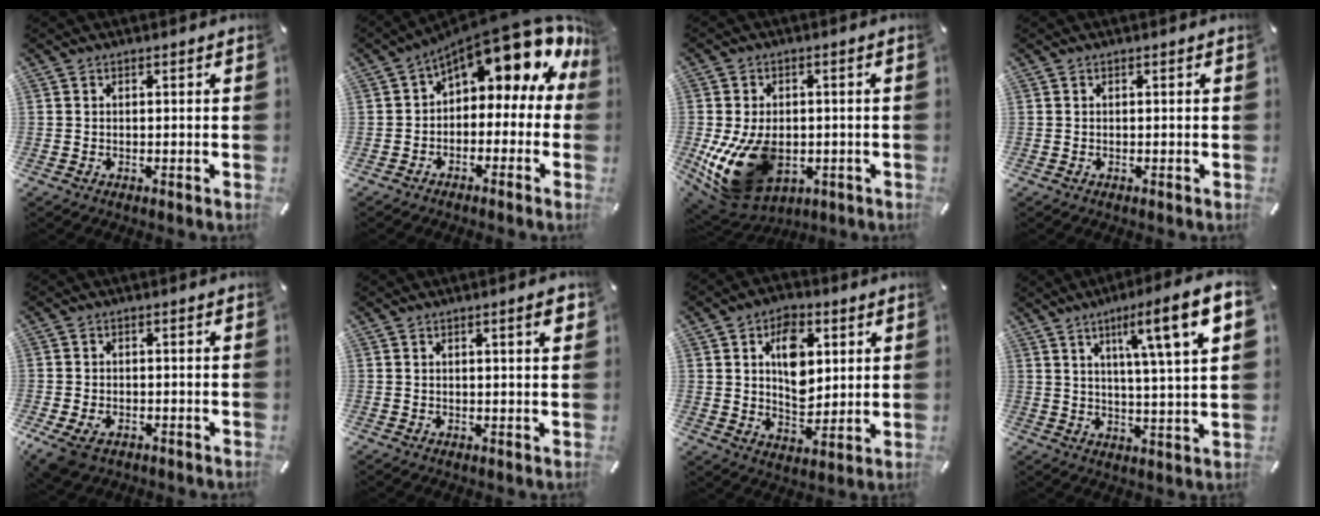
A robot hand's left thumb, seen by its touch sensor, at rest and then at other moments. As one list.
[{"total": 13.1, "force": [9.2, 4.9, 8.0], "torque": [-0.123, -0.083, 0.152]}, {"total": 16.8, "force": [-3.8, 11.4, 11.7], "torque": [-0.231, 0.008, -0.055]}, {"total": 0.0}, {"total": 5.1, "force": [-2.4, 3.3, 3.1], "torque": [-0.076, 0.003, -0.045]}, {"total": 3.6, "force": [1.3, 0.6, 3.3], "torque": [-0.055, 0.001, 0.018]}, {"total": 11.1, "force": [3.5, 7.8, 7.1], "torque": [-0.096, -0.004, 0.061]}, {"total": 12.5, "force": [5.7, 0.7, 11.1], "torque": [-0.173, -0.028, 0.080]}]